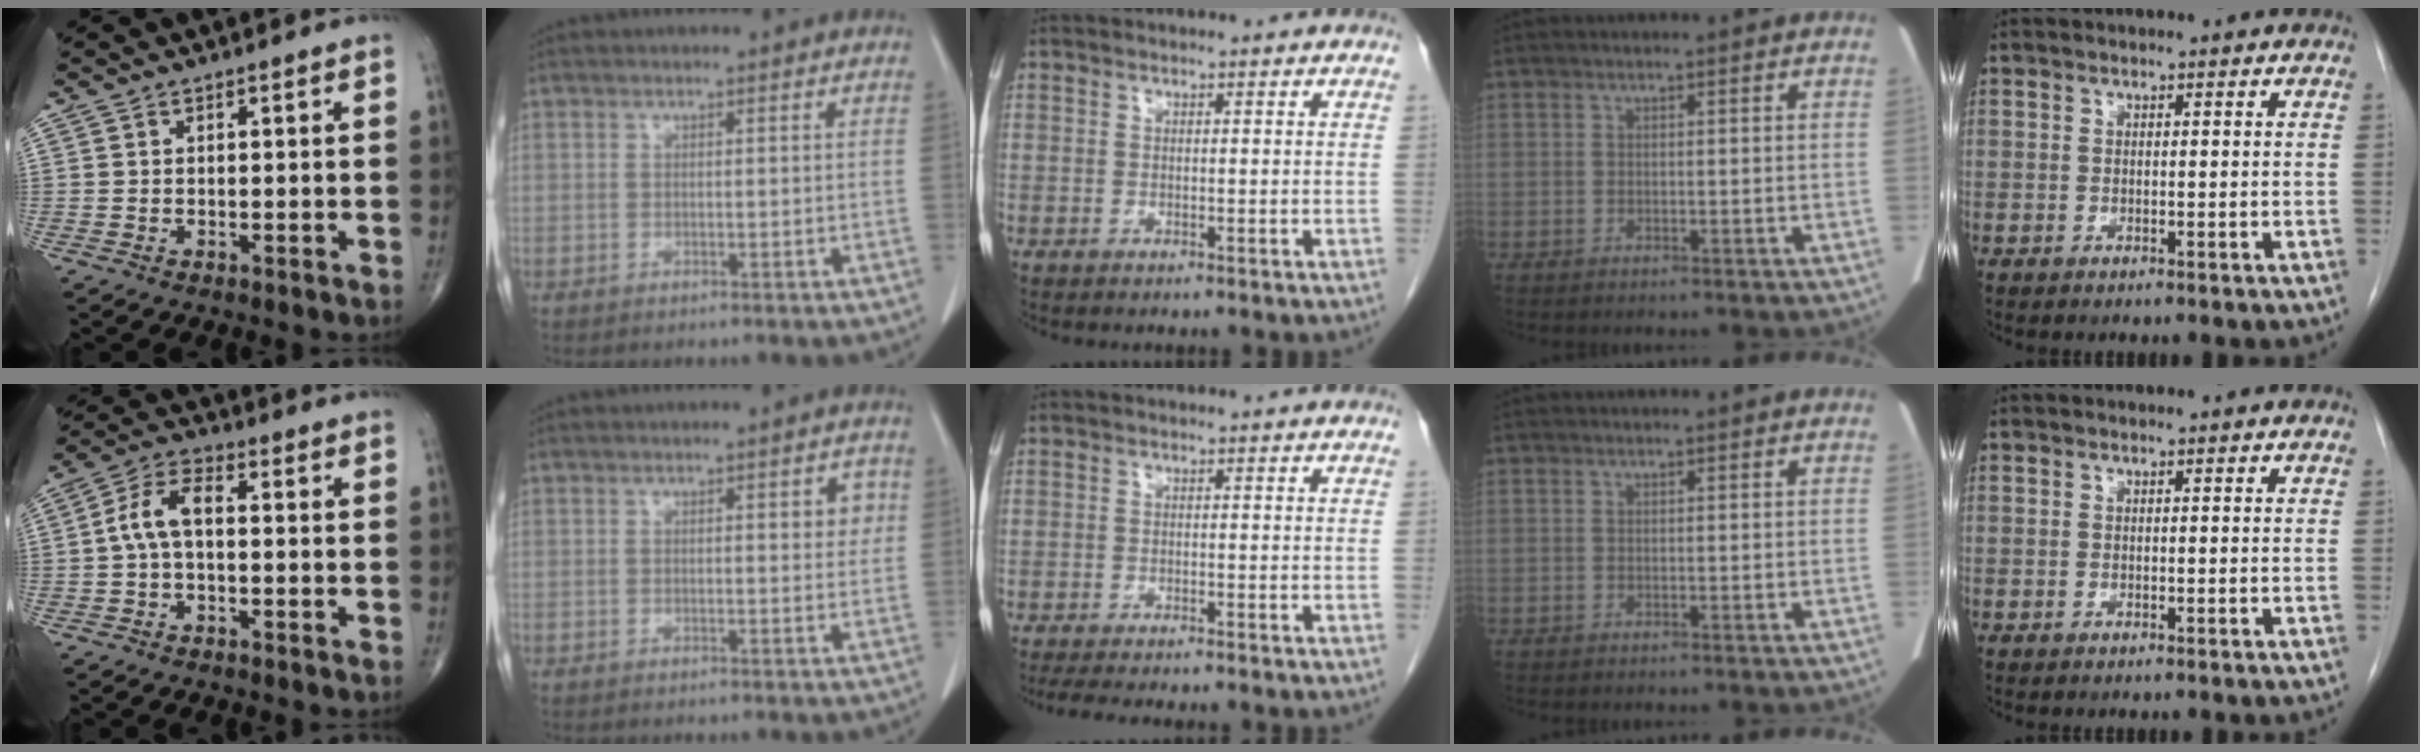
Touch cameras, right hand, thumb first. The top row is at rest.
{"thumb": {"total": 6.9, "force": [-0.2, 3.6, 5.9], "torque": [-0.117, 0.027, -0.014]}, "index": {"total": 2.7, "force": [0.7, 1.0, 2.4], "torque": [-0.026, 0.000, 0.008]}, "middle": {"total": 8.0, "force": [-6.9, 1.0, 4.0], "torque": [-0.051, -0.013, -0.100]}}